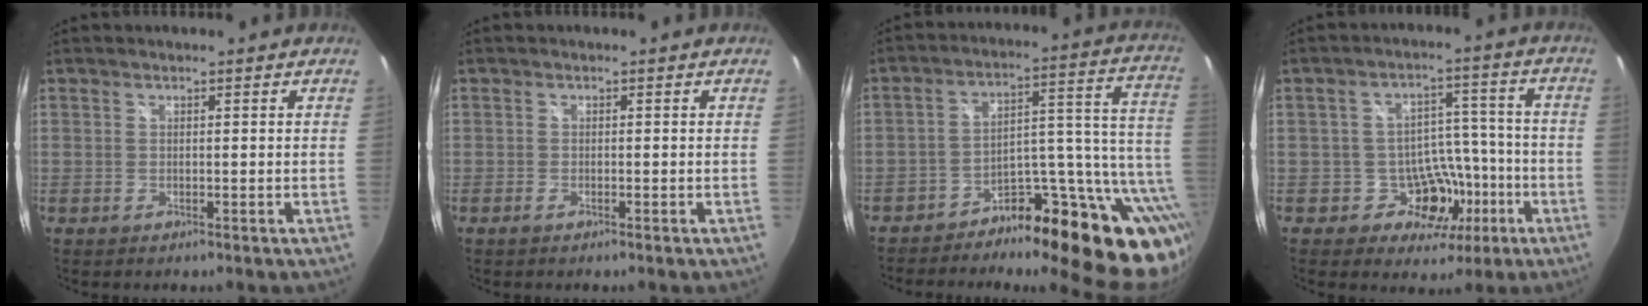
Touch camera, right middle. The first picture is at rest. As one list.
[{"total": 0.8, "force": [-0.6, 0.0, 0.5], "torque": [-0.010, -0.001, -0.014]}, {"total": 18.5, "force": [-10.1, 7.3, 13.7], "torque": [-0.137, 0.019, -0.150]}, {"total": 8.8, "force": [-3.8, 7.3, 2.9], "torque": [-0.047, 0.036, -0.041]}]